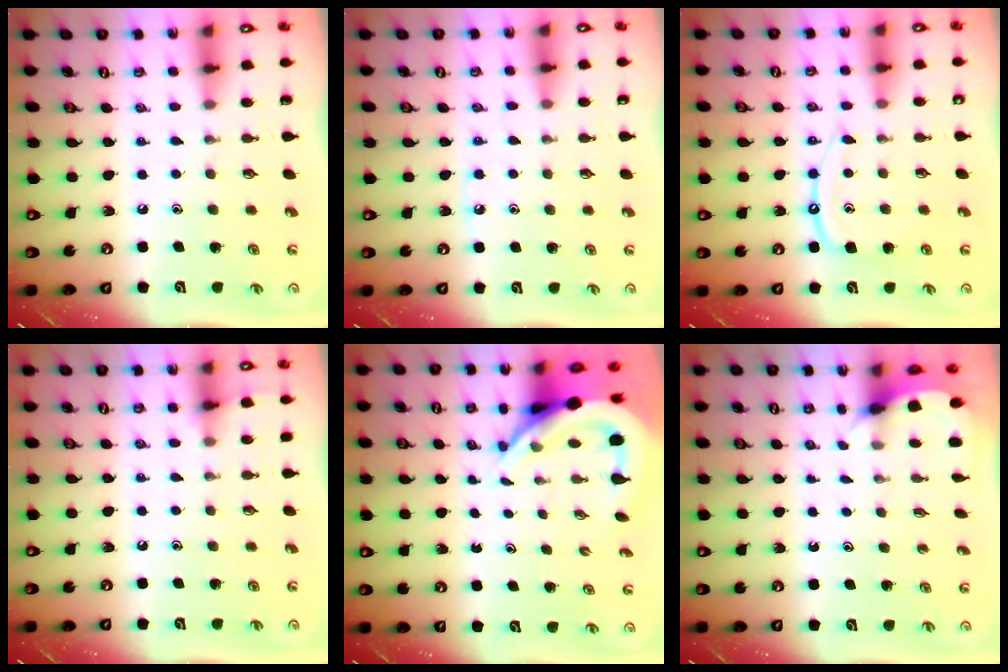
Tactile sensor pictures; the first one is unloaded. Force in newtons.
{"total": 4.5, "press": 4.5, "slide": 0.6}
{"total": 9.9, "press": 9.9, "slide": 0.9}
{"total": 3.6, "press": 3.5, "slide": 0.4}
{"total": 8.9, "press": 8.8, "slide": 1.3}
{"total": 2.5, "press": 2.5, "slide": 0.1}